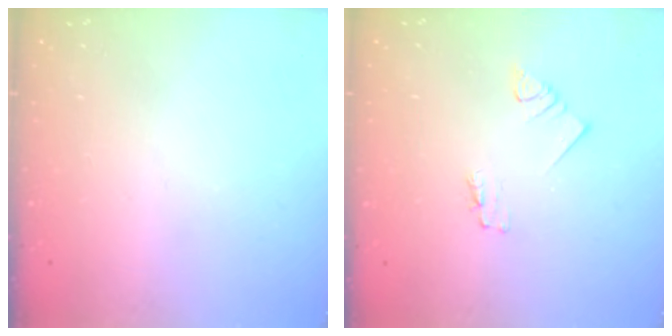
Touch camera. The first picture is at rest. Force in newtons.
{"total": 1.2, "press": 1.2, "slide": 0.0}